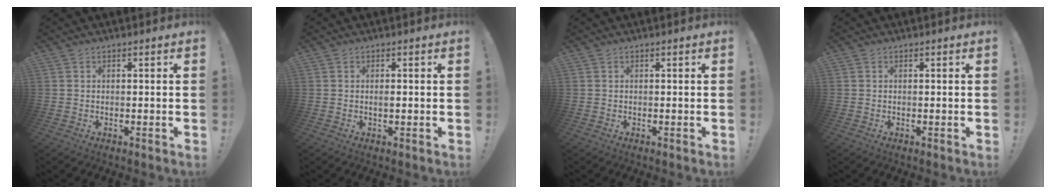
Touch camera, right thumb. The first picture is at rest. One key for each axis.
{"total": 1.1, "fx": -0.3, "fy": 0.3, "fz": 1.0, "tx": -0.016, "ty": 0.001, "tz": -0.007}
{"total": 0.0}
{"total": 0.0}